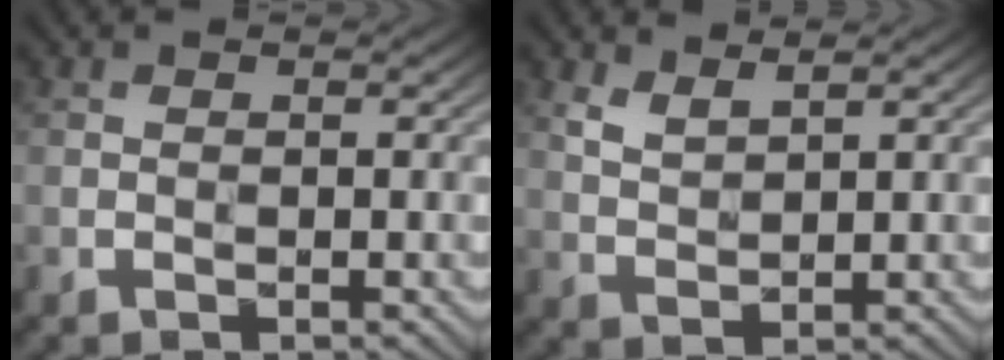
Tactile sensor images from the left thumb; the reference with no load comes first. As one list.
[{"total": 3.0, "force": [2.3, 1.0, 1.6], "torque": [-0.044, -0.003, 0.053]}]